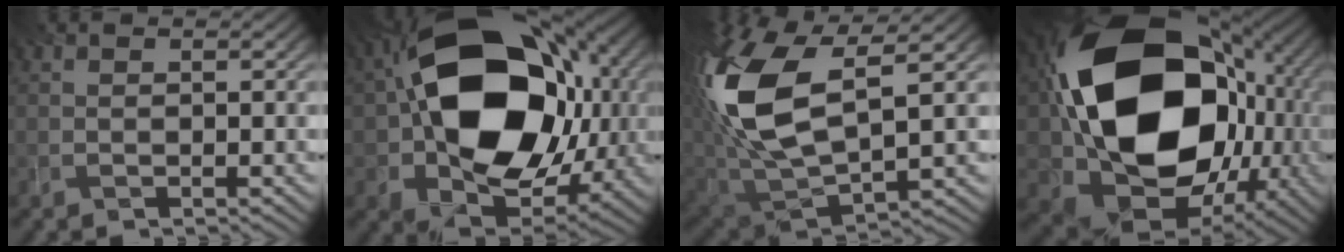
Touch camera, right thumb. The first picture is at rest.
{"total": 20.0, "force": [1.7, 14.4, 13.9], "torque": [-0.253, -0.021, 0.043]}
{"total": 15.5, "force": [3.6, 7.9, 12.9], "torque": [-0.314, 0.006, 0.077]}
{"total": 22.9, "force": [1.1, 17.5, 14.7], "torque": [-0.330, -0.048, 0.043]}